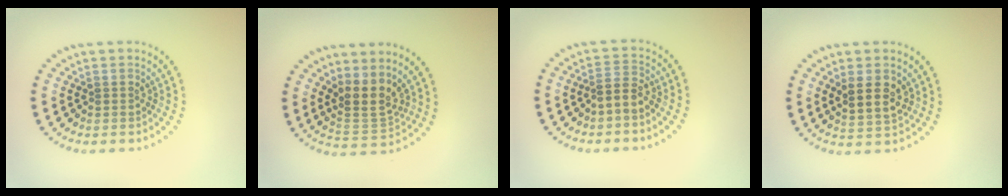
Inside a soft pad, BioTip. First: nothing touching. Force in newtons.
{"total": 3.3, "press": 2.5, "slide": 2.1}
{"total": 1.8, "press": 1.5, "slide": 1.1}
{"total": 2.9, "press": 2.7, "slide": 1.0}